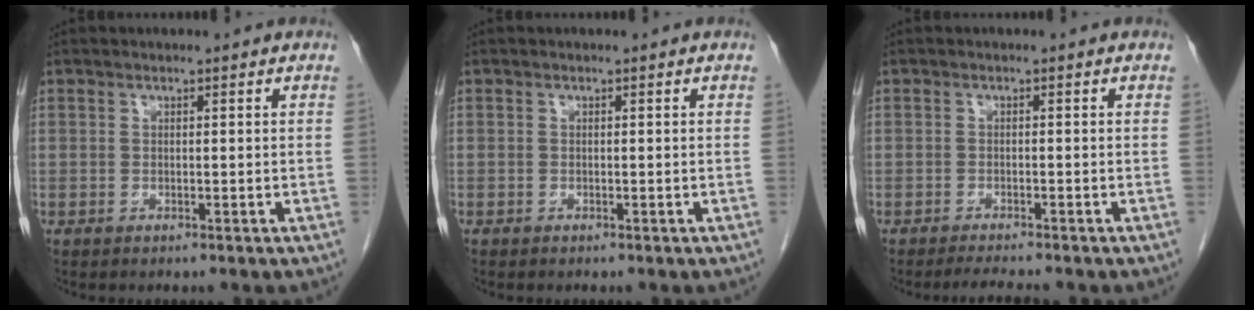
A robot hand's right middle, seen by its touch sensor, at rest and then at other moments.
{"total": 0.0}
{"total": 3.1, "force": [-2.8, -0.1, 1.2], "torque": [-0.023, -0.010, -0.043]}